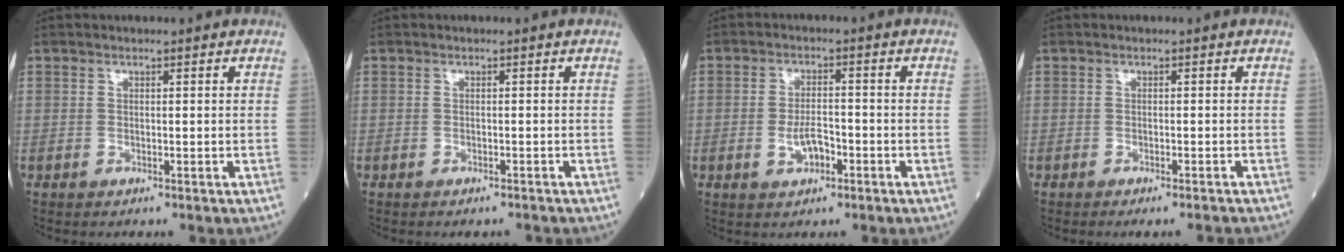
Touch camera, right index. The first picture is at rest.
{"total": 1.5, "force": [-1.4, 0.2, 0.3], "torque": [-0.005, -0.003, -0.019]}
{"total": 3.9, "force": [-1.5, 1.8, 3.2], "torque": [-0.060, 0.001, -0.025]}
{"total": 3.7, "force": [-3.4, 0.0, 1.5], "torque": [-0.011, -0.007, -0.046]}